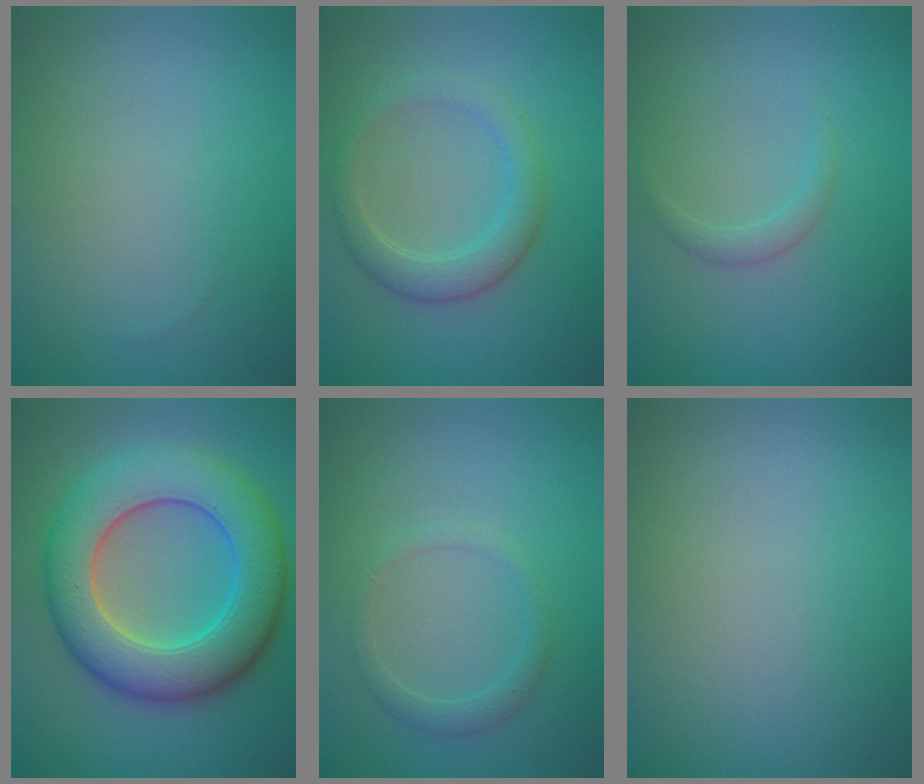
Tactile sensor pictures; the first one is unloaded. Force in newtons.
{"total": 2.8, "press": 2.8, "slide": 0.2}
{"total": 1.1, "press": 1.1, "slide": 0.1}
{"total": 9.9, "press": 9.9, "slide": 0.5}
{"total": 1.5, "press": 1.5, "slide": 0.1}
{"total": 0.0}